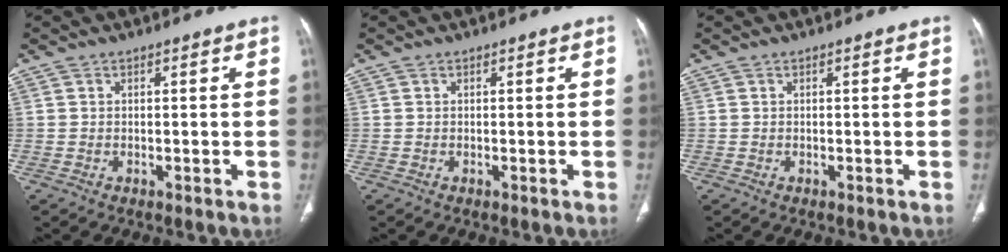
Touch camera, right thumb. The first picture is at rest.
{"total": 0.0}
{"total": 0.0}